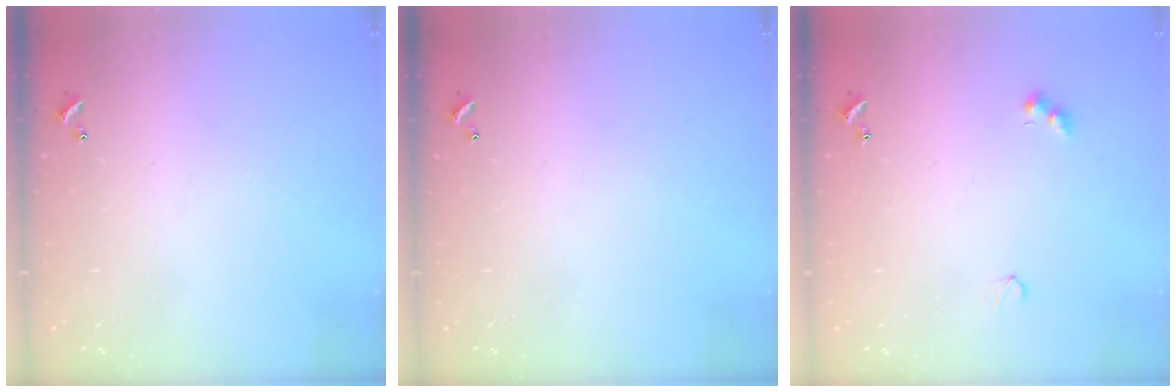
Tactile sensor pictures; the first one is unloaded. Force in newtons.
{"total": 0.0}
{"total": 5.0, "press": 4.9, "slide": 0.8}